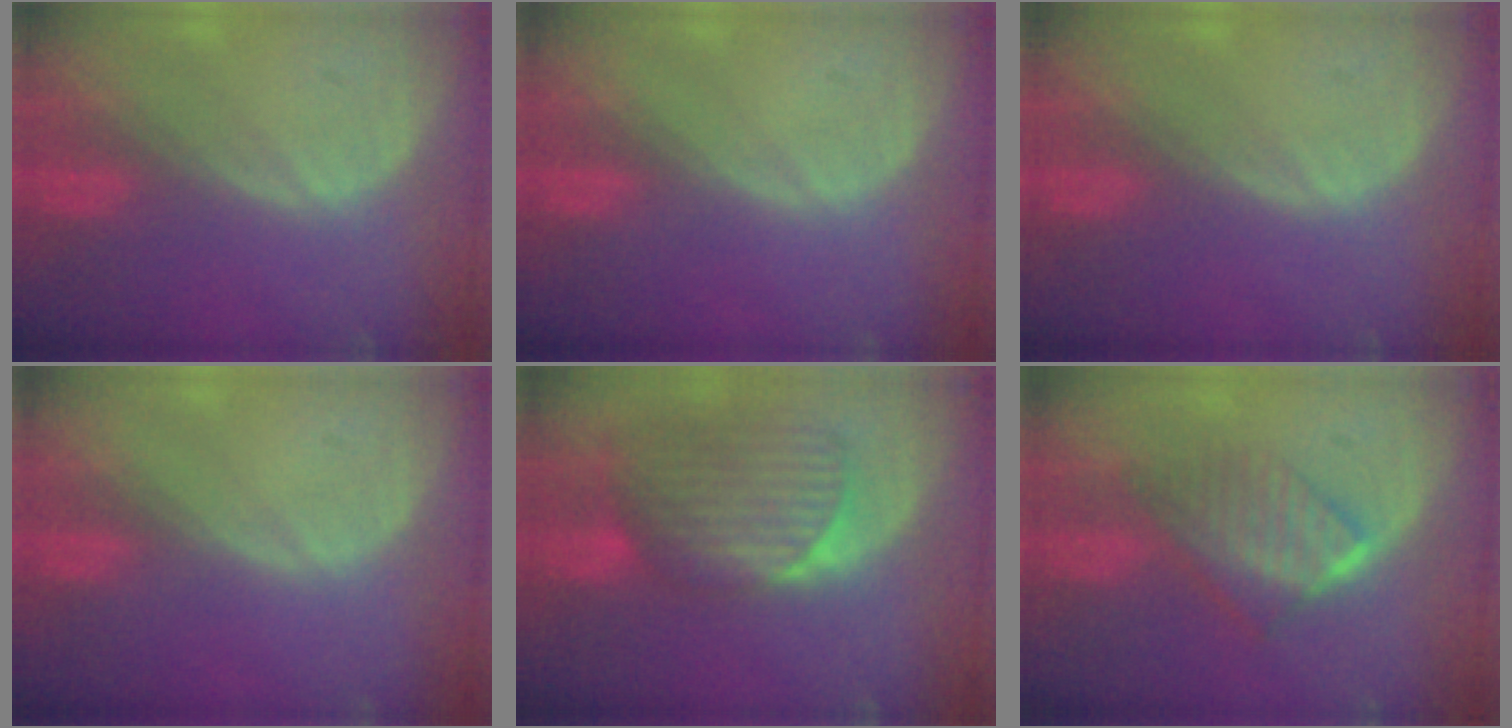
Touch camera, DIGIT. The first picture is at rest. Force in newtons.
{"total": 0.0}
{"total": 0.0}
{"total": 0.0}
{"total": 9.4, "press": 8.3, "slide": 4.2}
{"total": 6.7, "press": 6.0, "slide": 2.9}